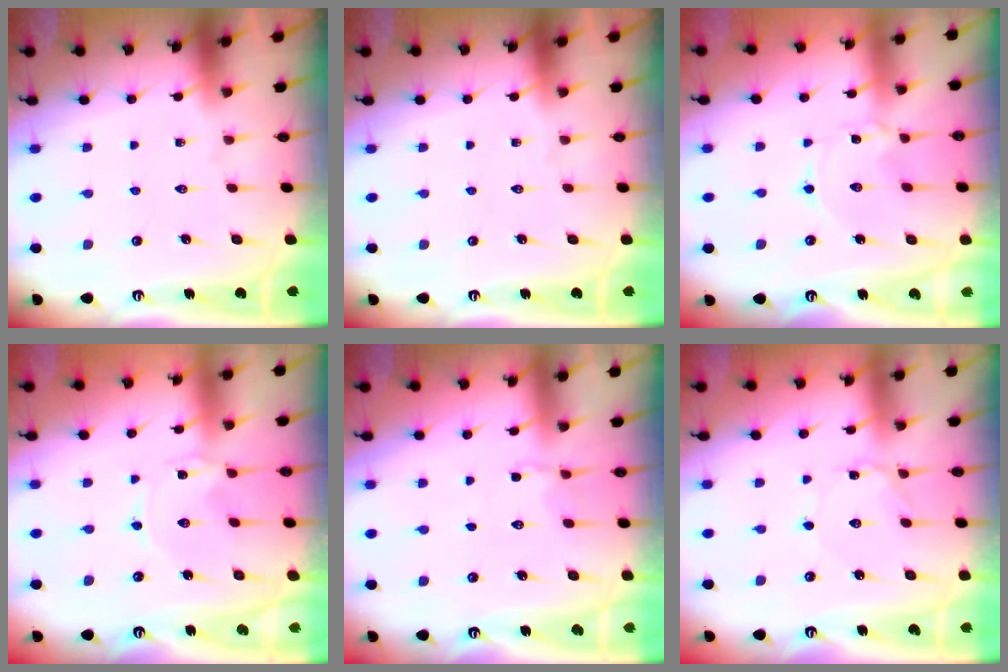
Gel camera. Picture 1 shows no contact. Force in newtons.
{"total": 0.0}
{"total": 0.9, "press": 0.9, "slide": 0.1}
{"total": 0.0}
{"total": 2.6, "press": 2.2, "slide": 1.4}
{"total": 1.1, "press": 1.1, "slide": 0.1}